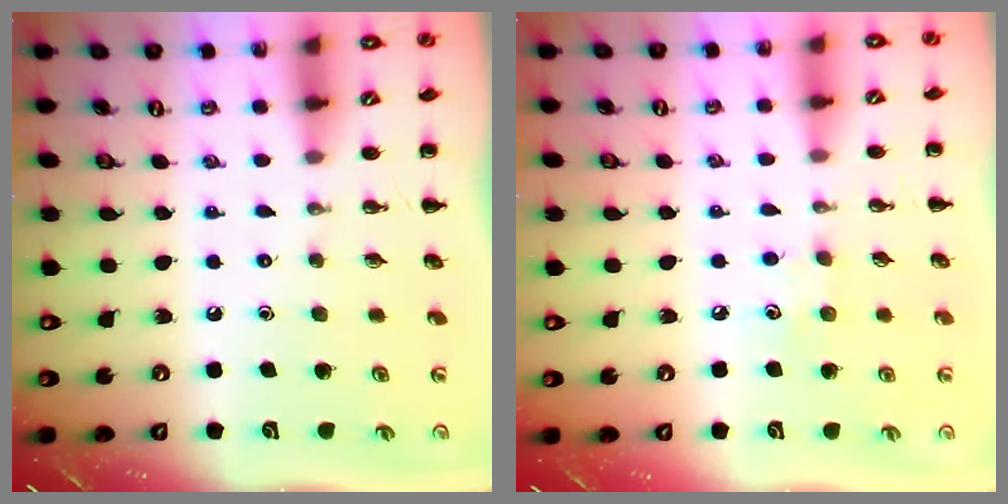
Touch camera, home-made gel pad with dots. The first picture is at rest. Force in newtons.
{"total": 4.9, "press": 4.7, "slide": 1.3}